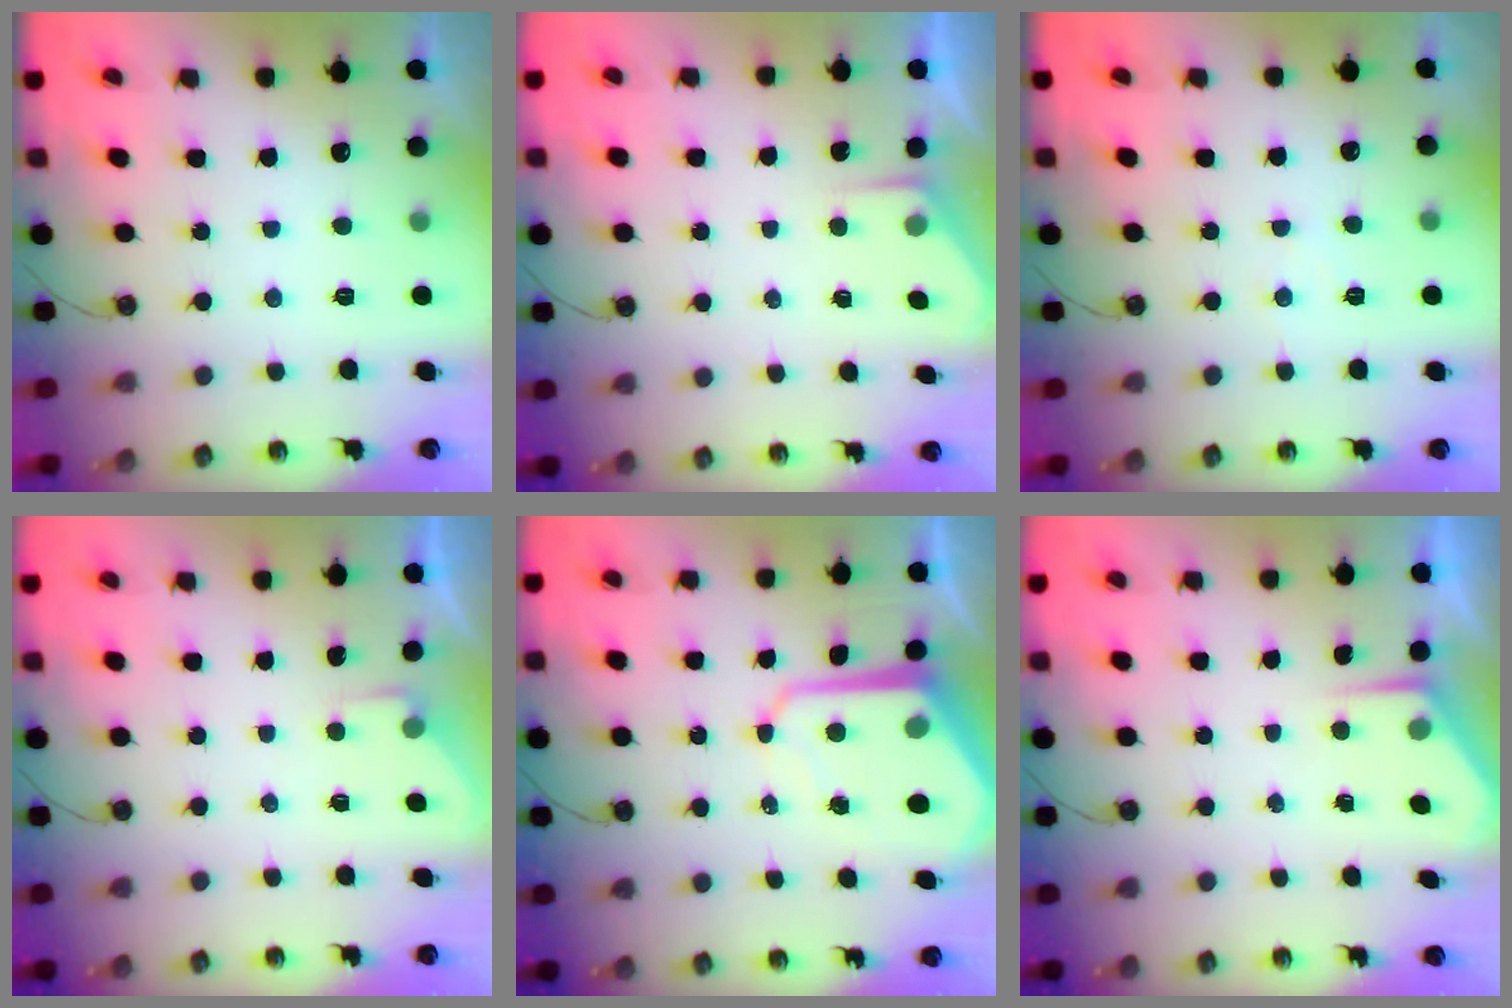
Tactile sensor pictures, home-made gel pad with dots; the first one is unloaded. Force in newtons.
{"total": 2.2, "press": 2.2, "slide": 0.3}
{"total": 3.4, "press": 3.3, "slide": 0.5}
{"total": 2.6, "press": 2.6, "slide": 0.5}
{"total": 11.4, "press": 11.3, "slide": 1.1}
{"total": 2.8, "press": 2.8, "slide": 0.4}